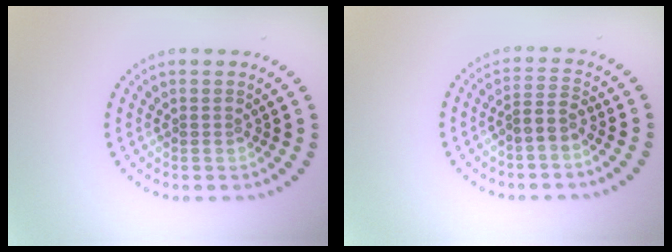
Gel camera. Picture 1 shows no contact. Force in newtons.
{"total": 1.9, "press": 1.3, "slide": 1.4}